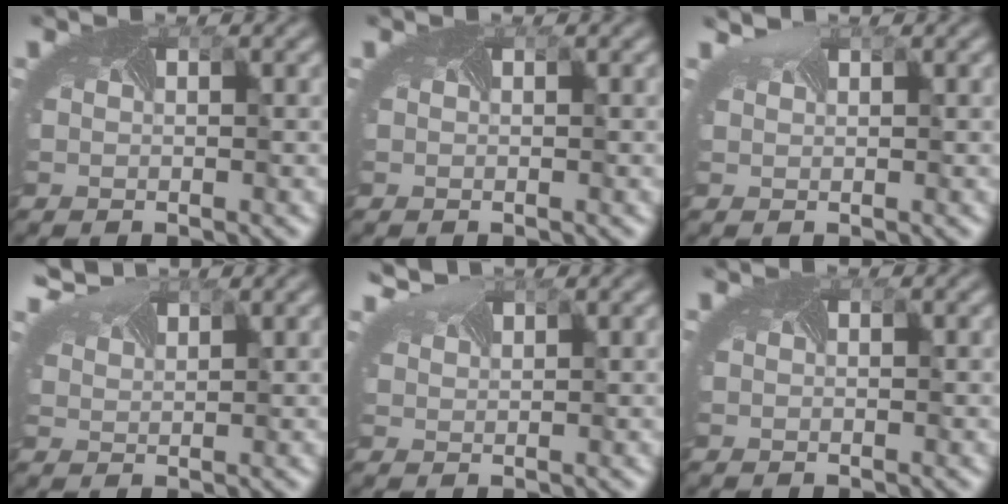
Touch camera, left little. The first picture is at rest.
{"total": 0.0}
{"total": 1.5, "force": [1.5, 0.2, 0.3], "torque": [-0.011, 0.004, 0.018]}
{"total": 3.3, "force": [3.0, 0.9, 0.9], "torque": [-0.033, 0.006, 0.046]}
{"total": 2.0, "force": [2.0, 0.1, 0.1], "torque": [-0.016, 0.001, 0.036]}
{"total": 0.0}